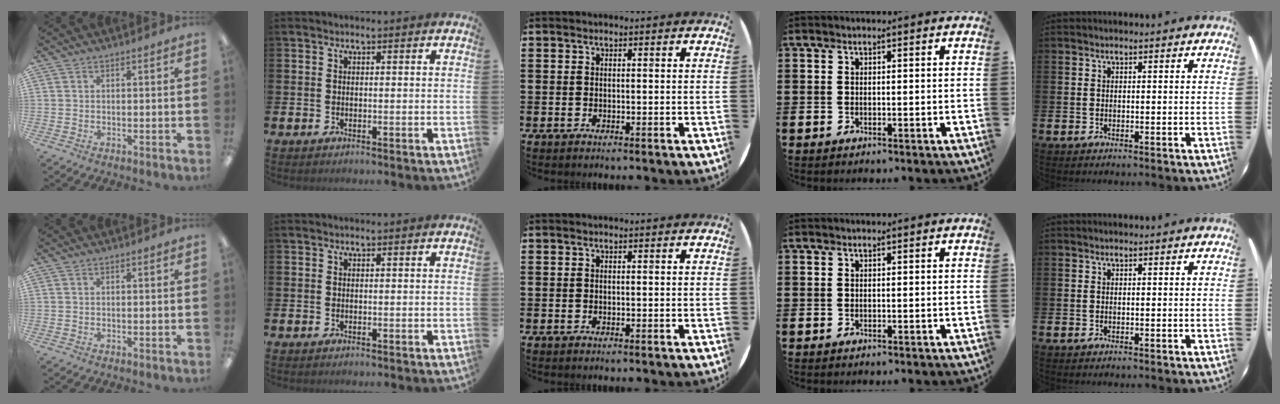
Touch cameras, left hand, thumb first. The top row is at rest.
{}